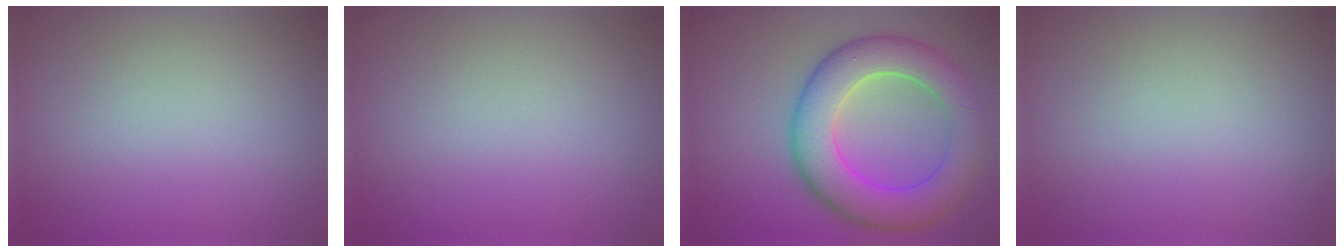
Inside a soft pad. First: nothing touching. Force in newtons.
{"total": 0.0}
{"total": 8.3, "press": 8.3, "slide": 0.2}
{"total": 0.0}